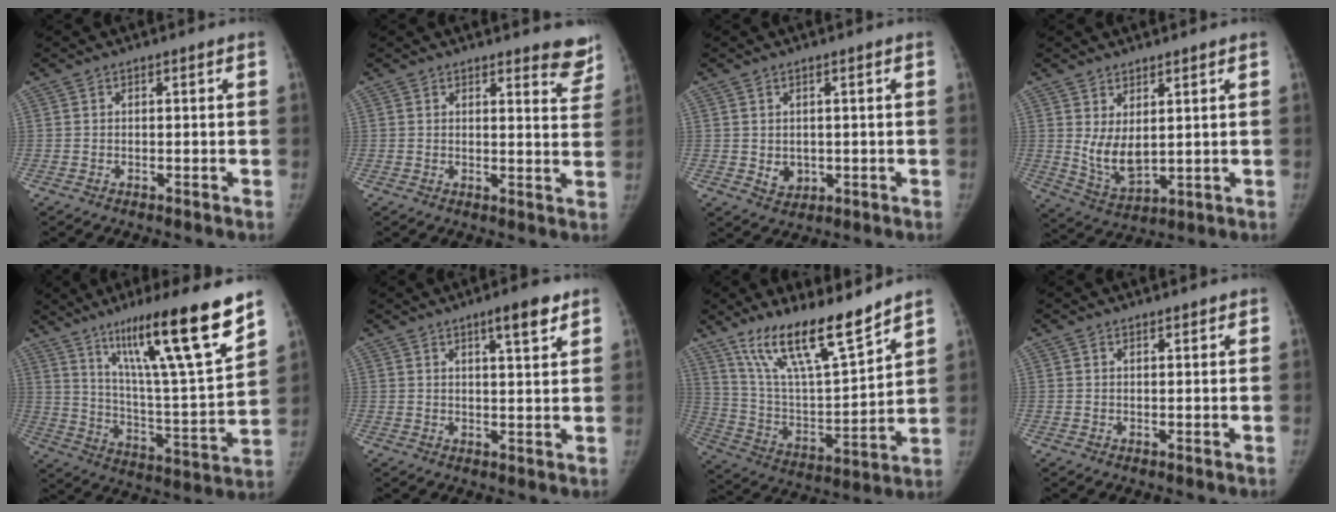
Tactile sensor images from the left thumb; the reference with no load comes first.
{"total": 6.5, "force": [5.8, 1.9, 2.1], "torque": [0.010, -0.041, 0.049]}
{"total": 3.1, "force": [0.0, 2.6, 1.7], "torque": [-0.016, -0.005, 0.014]}
{"total": 7.6, "force": [2.1, 4.1, 6.0], "torque": [-0.097, -0.030, 0.058]}
{"total": 22.9, "force": [14.9, 1.8, 17.3], "torque": [-0.258, -0.066, 0.251]}
{"total": 6.0, "force": [3.8, 1.2, 4.5], "torque": [-0.058, -0.021, 0.056]}
{"total": 18.9, "force": [14.2, 4.2, 11.8], "torque": [-0.178, -0.077, 0.262]}
{"total": 1.1, "force": [1.0, 0.5, 0.4], "torque": [-0.003, -0.005, 0.013]}